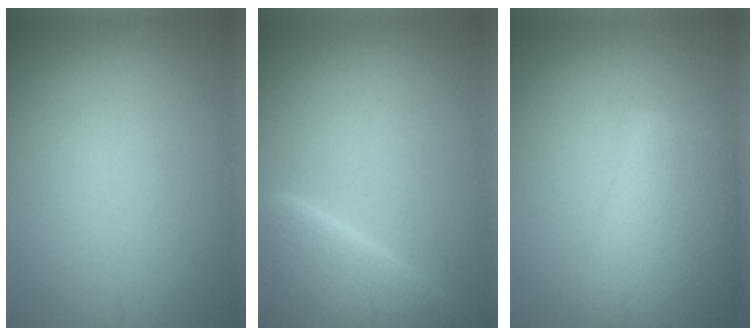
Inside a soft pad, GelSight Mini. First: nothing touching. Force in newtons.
{"total": 8.0, "press": 8.0, "slide": 0.7}
{"total": 7.0, "press": 7.0, "slide": 0.4}